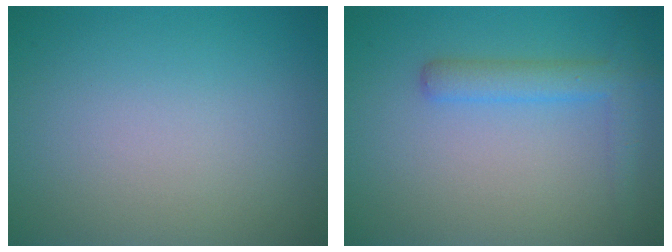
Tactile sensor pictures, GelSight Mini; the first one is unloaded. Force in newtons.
{"total": 2.9, "press": 2.9, "slide": 0.1}